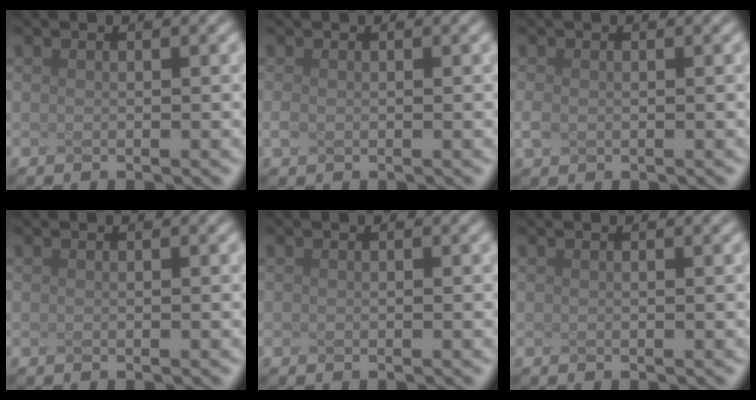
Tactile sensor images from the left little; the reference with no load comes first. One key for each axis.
{"total": 1.0, "fx": -0.5, "fy": -0.6, "fz": -0.6, "tx": -0.014, "ty": -0.009, "tz": 0.010}
{"total": 1.4, "fx": -0.9, "fy": -0.8, "fz": -0.8, "tx": -0.015, "ty": -0.014, "tz": 0.019}
{"total": 0.0}
{"total": 0.0}
{"total": 0.7, "fx": 0.5, "fy": 0.3, "fz": 0.4, "tx": -0.002, "ty": 0.012, "tz": 0.002}